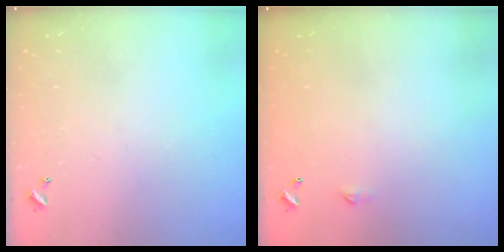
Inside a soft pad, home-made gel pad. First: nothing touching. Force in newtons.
{"total": 2.3, "press": 2.3, "slide": 0.4}